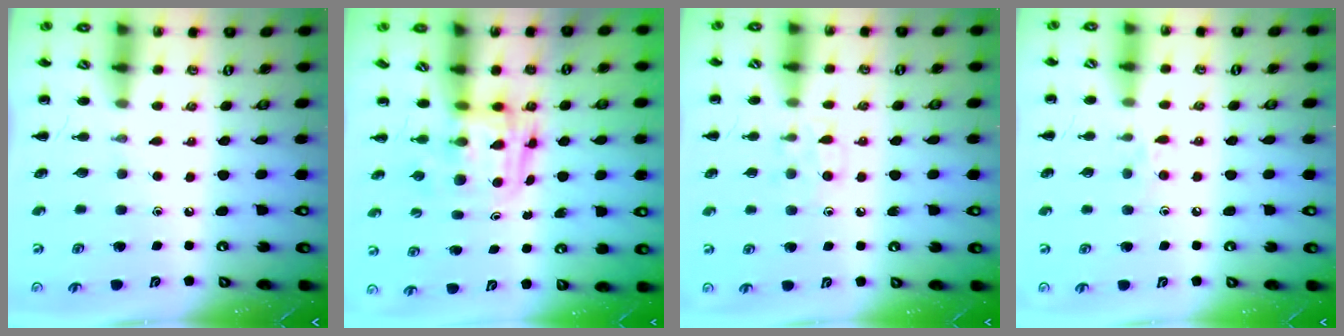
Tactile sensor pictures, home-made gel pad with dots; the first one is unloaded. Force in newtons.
{"total": 3.3, "press": 3.3, "slide": 0.5}
{"total": 6.5, "press": 6.2, "slide": 1.9}
{"total": 5.8, "press": 5.5, "slide": 2.0}